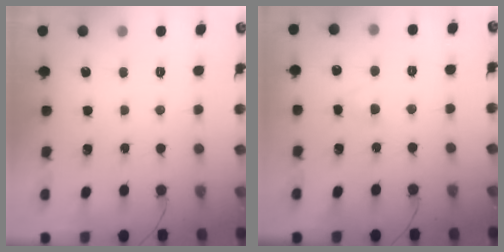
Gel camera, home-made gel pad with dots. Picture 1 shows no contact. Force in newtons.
{"total": 2.1, "press": 1.9, "slide": 0.9}